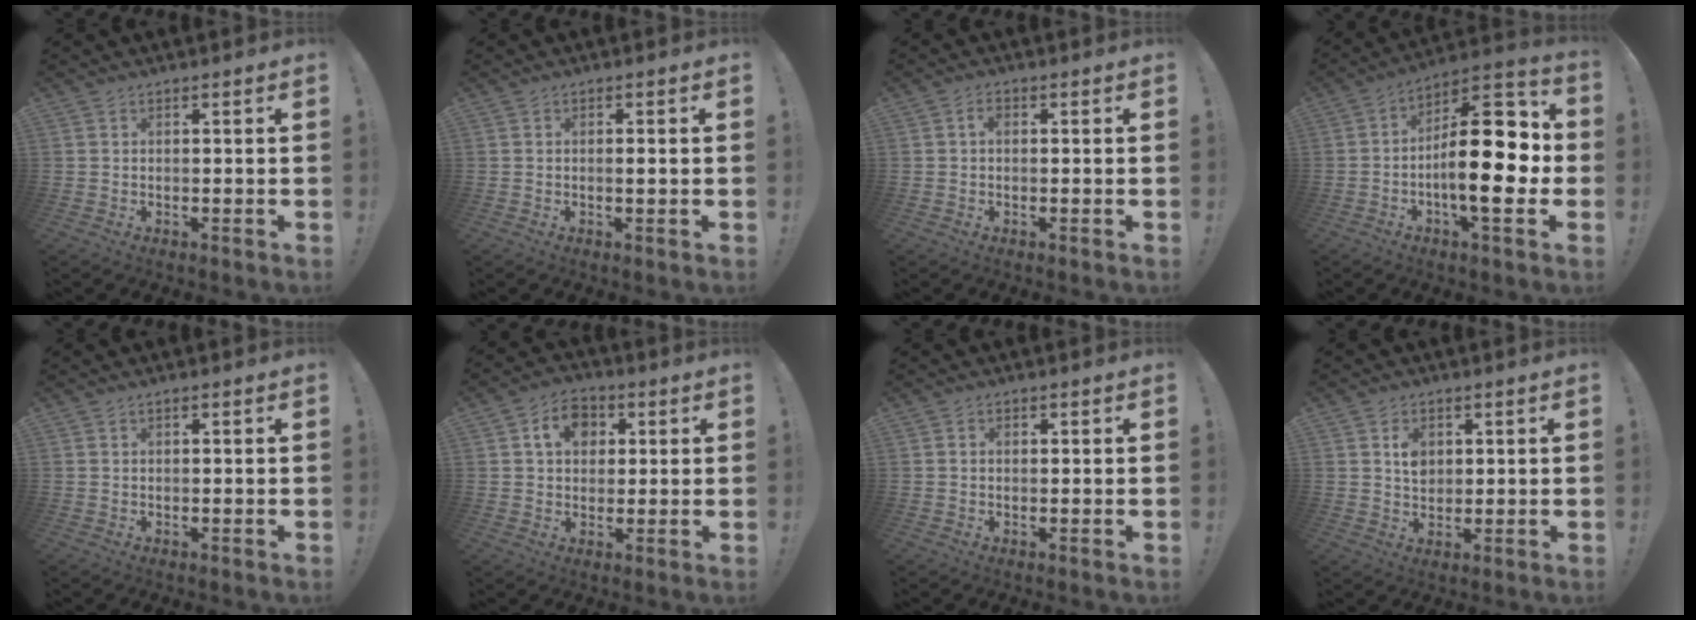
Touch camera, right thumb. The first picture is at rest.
{"total": 1.2, "force": [-0.1, 0.1, 1.2], "torque": [-0.006, -0.007, -0.007]}
{"total": 1.7, "force": [-0.1, 1.2, 1.2], "torque": [-0.025, 0.007, -0.003]}
{"total": 21.4, "force": [-2.3, 8.7, 19.5], "torque": [-0.289, 0.011, -0.034]}
{"total": 0.0}
{"total": 9.1, "force": [2.8, 7.2, 4.9], "torque": [-0.079, 0.008, 0.052]}
{"total": 0.8, "force": [0.1, 0.7, 0.4], "torque": [0.000, -0.001, 0.001]}
{"total": 4.8, "force": [1.3, 4.0, 2.2], "torque": [-0.029, -0.001, 0.021]}